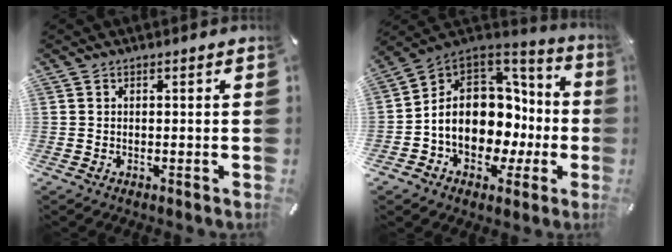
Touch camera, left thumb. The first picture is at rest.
{"total": 15.4, "force": [-1.4, 12.5, 8.8], "torque": [-0.152, -0.015, -0.019]}